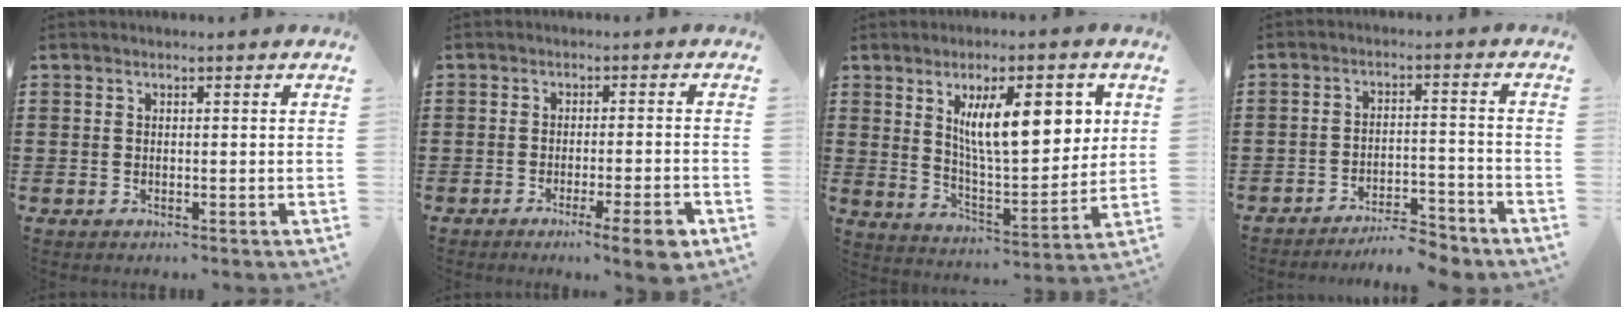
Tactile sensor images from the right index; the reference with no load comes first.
{"total": 5.1, "force": [-3.1, 0.3, 4.1], "torque": [-0.062, -0.007, -0.050]}
{"total": 12.5, "force": [4.2, 4.7, 10.8], "torque": [-0.180, 0.001, 0.068]}
{"total": 5.3, "force": [-5.1, 0.4, 1.3], "torque": [-0.023, 0.006, -0.103]}